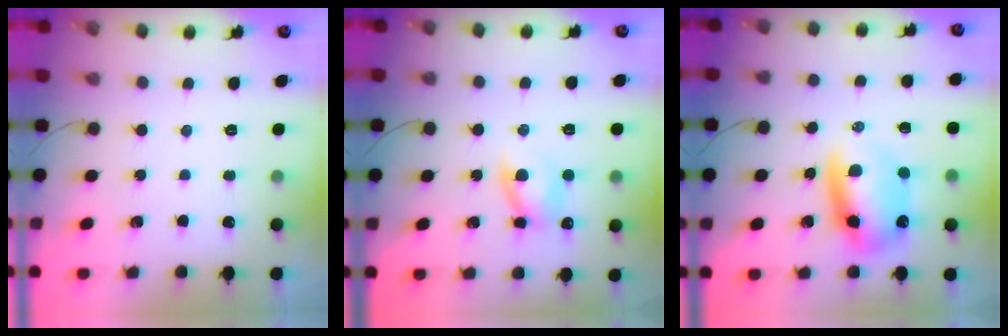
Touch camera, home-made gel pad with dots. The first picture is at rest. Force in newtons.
{"total": 7.4, "press": 7.3, "slide": 1.4}
{"total": 10.3, "press": 9.9, "slide": 2.8}